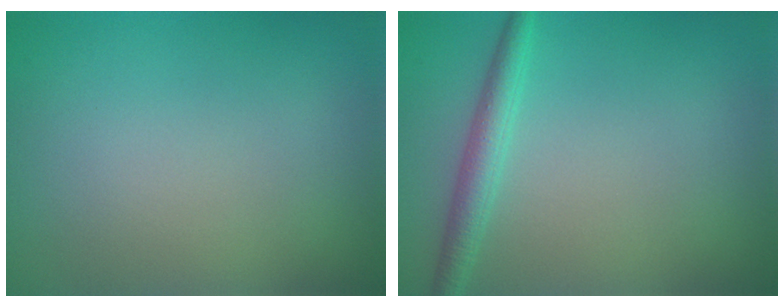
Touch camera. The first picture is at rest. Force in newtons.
{"total": 2.3, "press": 2.3, "slide": 0.1}